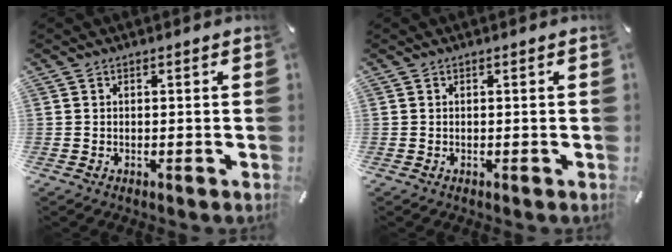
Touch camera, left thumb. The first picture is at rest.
{"total": 0.0}